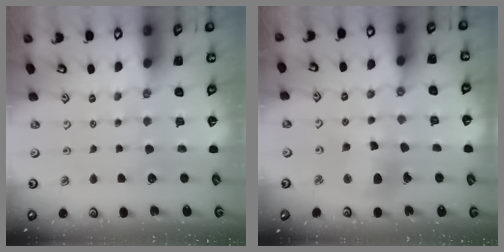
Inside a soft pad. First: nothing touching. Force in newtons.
{"total": 11.6, "press": 11.3, "slide": 2.2}